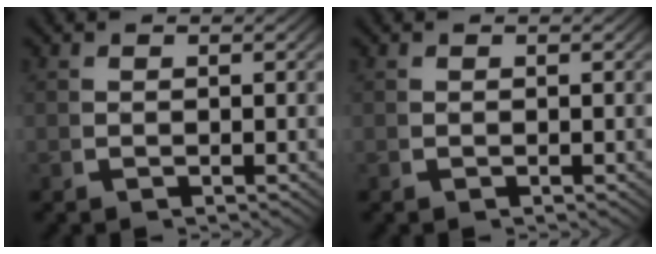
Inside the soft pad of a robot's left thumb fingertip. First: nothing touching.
{"total": 0.0}